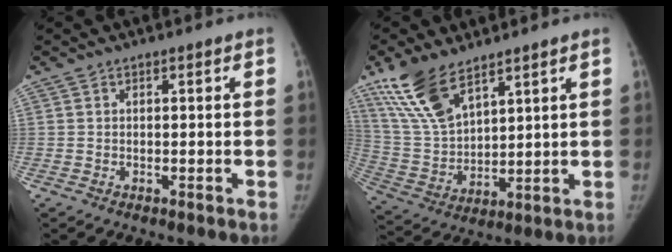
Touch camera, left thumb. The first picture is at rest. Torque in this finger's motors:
{"motor_torque": [1.99, 1.64, 1.48, -1.29, 0.25]}